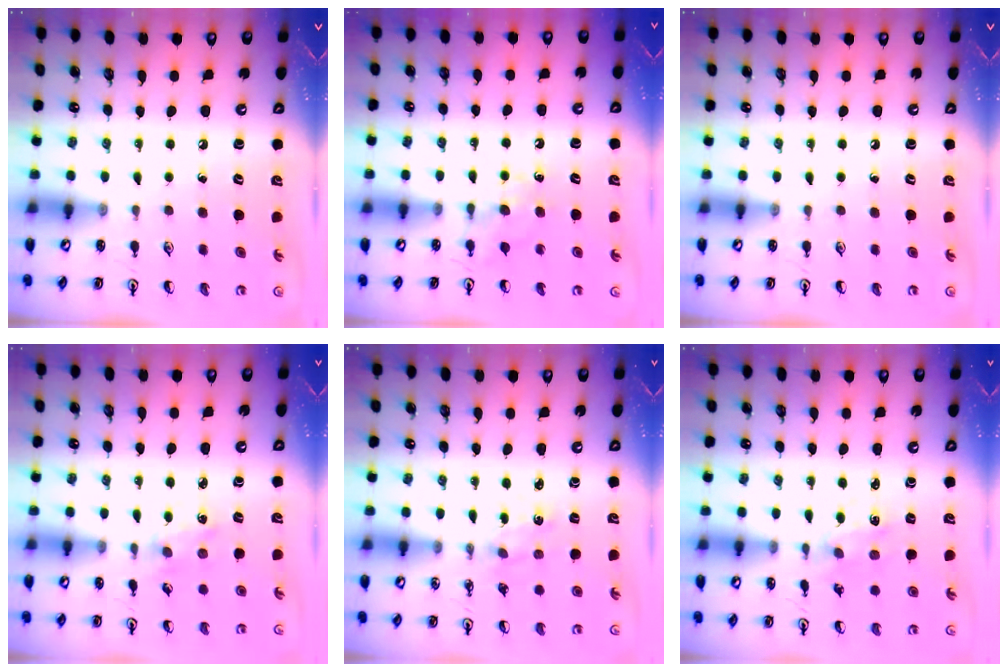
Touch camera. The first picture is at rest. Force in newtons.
{"total": 4.8, "press": 4.7, "slide": 0.6}
{"total": 0.0}
{"total": 2.5, "press": 2.4, "slide": 0.4}
{"total": 1.3, "press": 1.2, "slide": 0.4}
{"total": 1.5, "press": 1.5, "slide": 0.3}